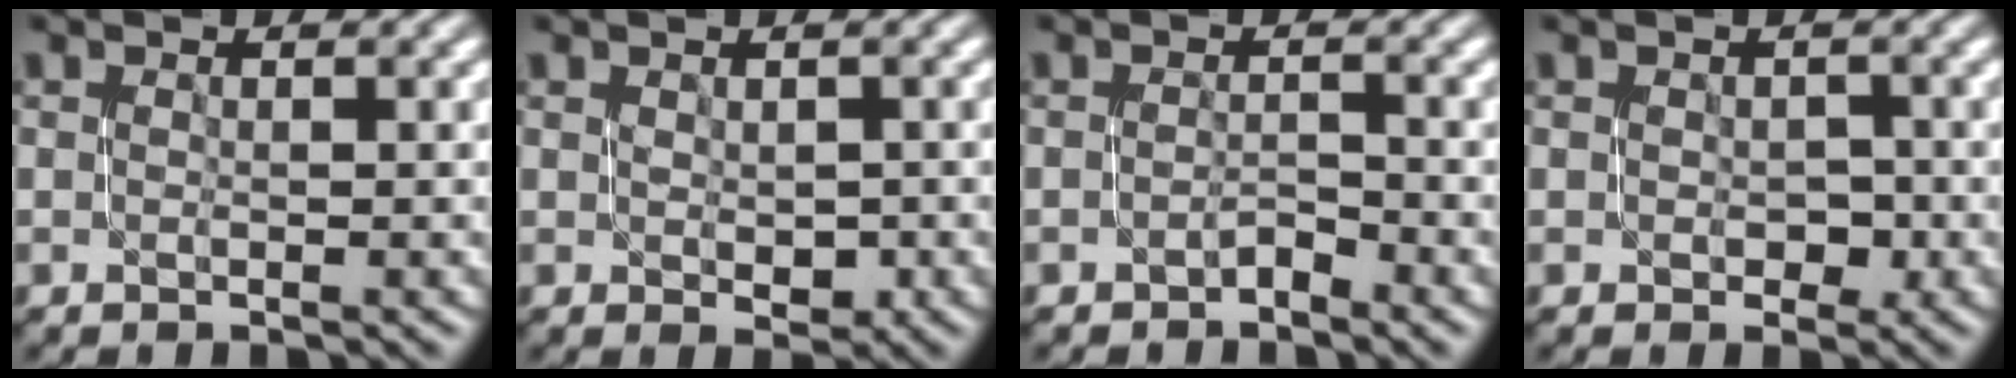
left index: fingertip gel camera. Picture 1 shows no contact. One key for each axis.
{"total": 0.8, "fx": 0.1, "fy": 0.5, "fz": 0.7, "tx": -0.008, "ty": -0.001, "tz": 0.007}
{"total": 0.7, "fx": -0.7, "fy": 0.0, "fz": -0.1, "tx": 0.003, "ty": 0.005, "tz": -0.015}
{"total": 1.1, "fx": -0.3, "fy": 0.9, "fz": 0.5, "tx": -0.004, "ty": 0.000, "tz": -0.003}